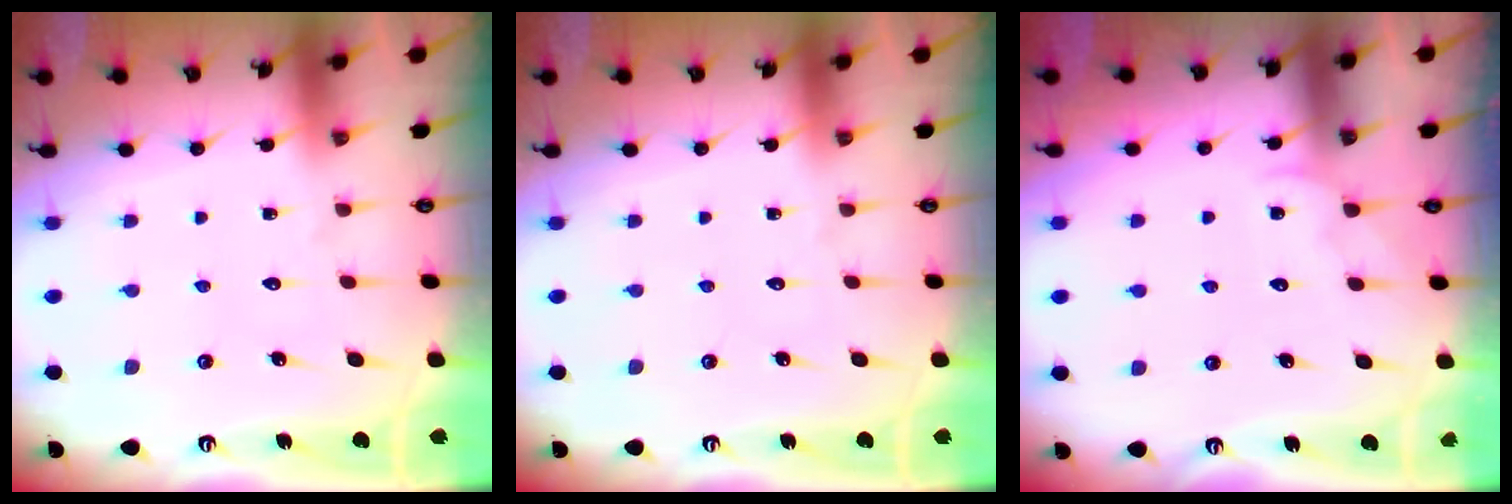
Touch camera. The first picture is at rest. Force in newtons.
{"total": 0.0}
{"total": 2.5, "press": 2.5, "slide": 0.4}